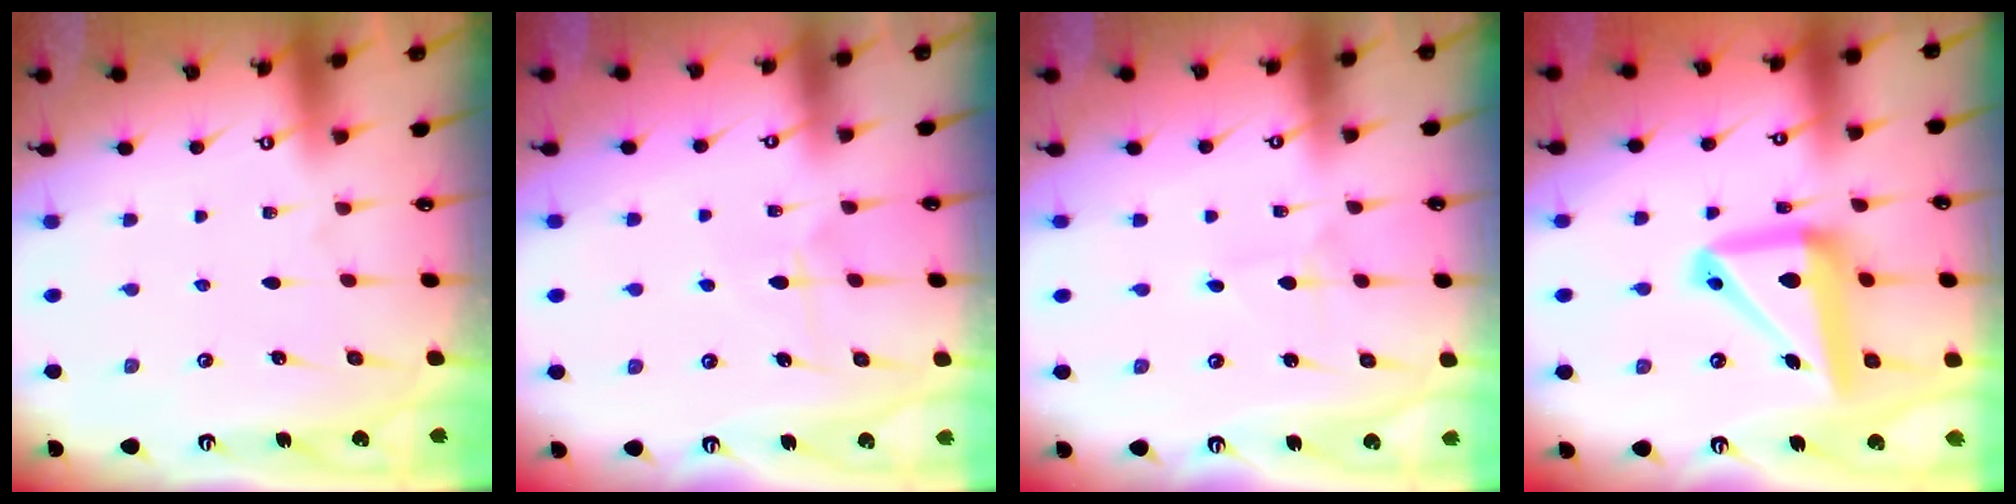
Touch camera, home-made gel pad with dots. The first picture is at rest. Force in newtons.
{"total": 6.9, "press": 6.9, "slide": 0.6}
{"total": 0.7, "press": 0.7, "slide": 0.0}
{"total": 16.1, "press": 16.0, "slide": 2.1}